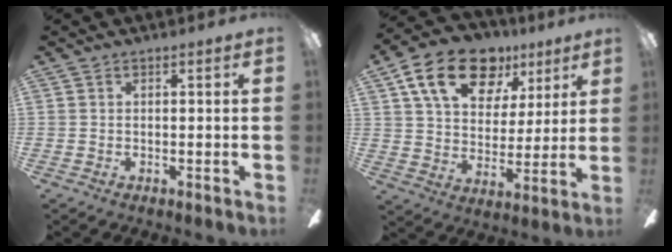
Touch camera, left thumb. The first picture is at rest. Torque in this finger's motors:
{"motor_torque": [0.62, 0.65, 1.47, -1.30, 0.18]}